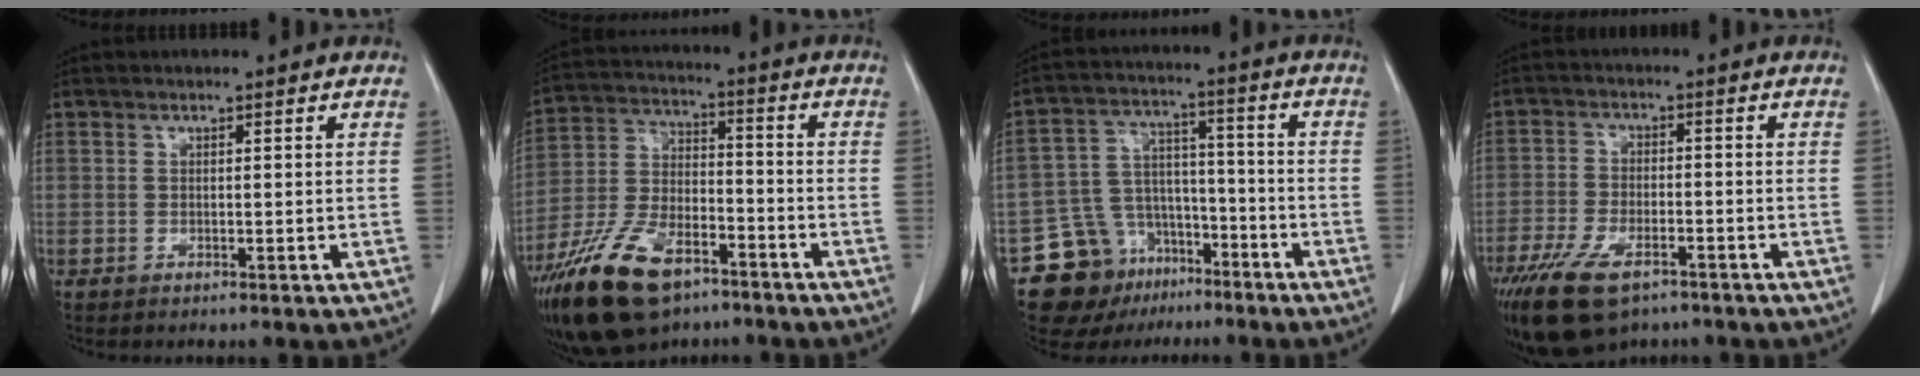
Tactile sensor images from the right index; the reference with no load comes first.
{"total": 17.7, "force": [-11.1, 8.1, 11.2], "torque": [-0.248, -0.006, -0.202]}
{"total": 14.0, "force": [-9.1, 9.6, 4.5], "torque": [-0.083, 0.053, -0.143]}
{"total": 12.3, "force": [-7.9, 5.4, 7.6], "torque": [-0.156, -0.011, -0.134]}